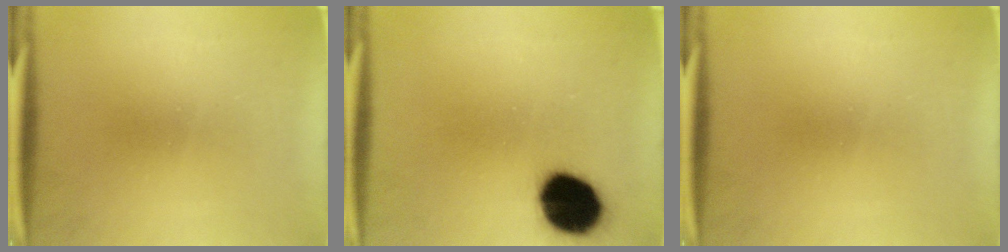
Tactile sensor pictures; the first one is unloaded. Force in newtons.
{"total": 14.8}
{"total": 0.0}